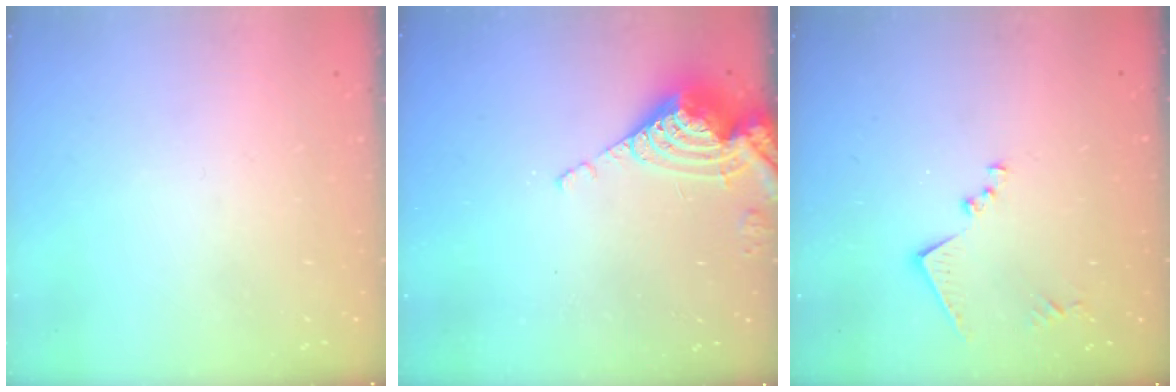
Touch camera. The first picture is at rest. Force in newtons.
{"total": 9.1, "press": 9.0, "slide": 1.0}
{"total": 10.1, "press": 10.1, "slide": 0.6}